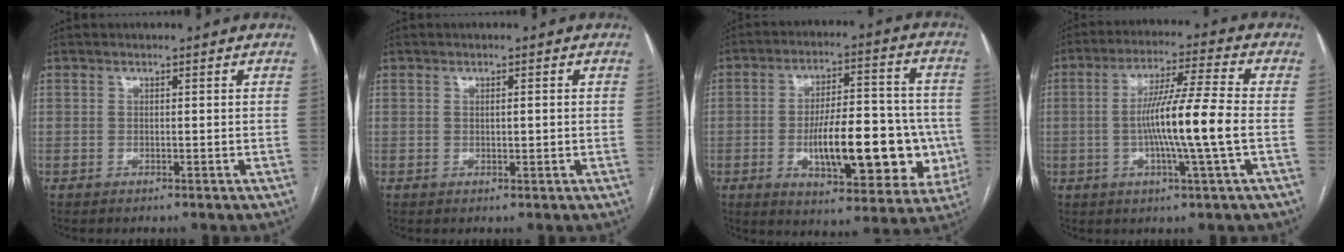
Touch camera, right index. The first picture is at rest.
{"total": 1.2, "force": [0.1, 0.2, 1.2], "torque": [-0.021, 0.000, 0.003]}
{"total": 19.0, "force": [-3.8, 6.6, 17.4], "torque": [-0.226, 0.022, -0.041]}
{"total": 11.8, "force": [-1.6, -1.0, 11.6], "torque": [-0.208, -0.002, -0.034]}